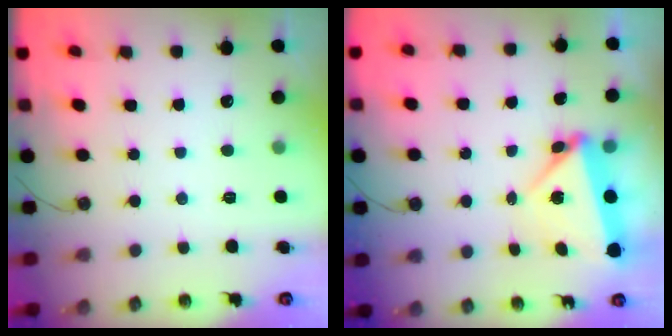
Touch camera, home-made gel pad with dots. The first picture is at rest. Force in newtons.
{"total": 7.1, "press": 7.0, "slide": 0.7}